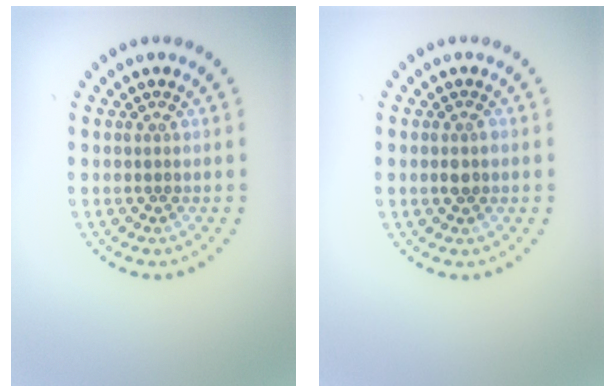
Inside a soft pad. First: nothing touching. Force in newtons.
{"total": 1.1, "press": 1.1, "slide": 0.2}